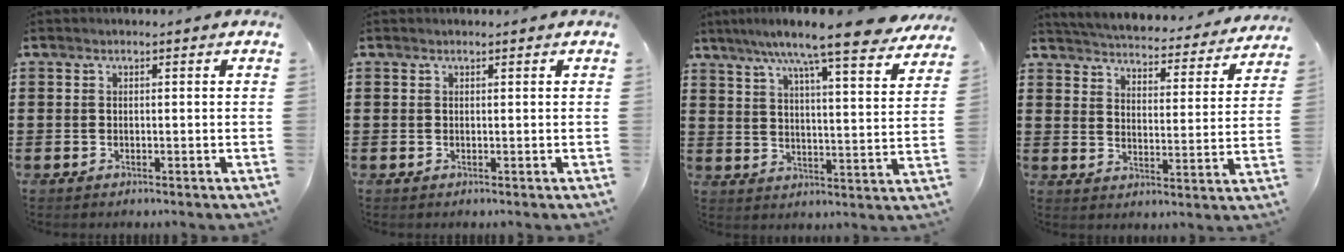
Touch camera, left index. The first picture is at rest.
{"total": 0.0}
{"total": 10.5, "force": [8.7, -0.1, 6.0], "torque": [-0.130, -0.046, 0.139]}
{"total": 4.0, "force": [4.0, -0.1, 0.3], "torque": [-0.032, -0.038, 0.061]}